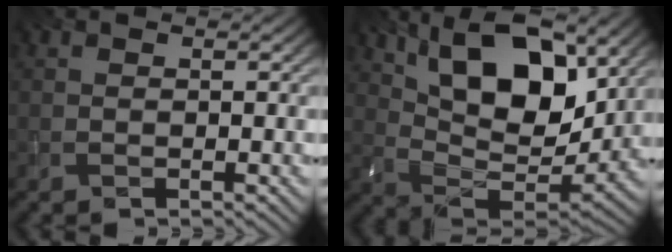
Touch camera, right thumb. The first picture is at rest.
{"total": 15.9, "force": [7.3, 7.7, 11.8], "torque": [-0.205, -0.003, 0.127]}